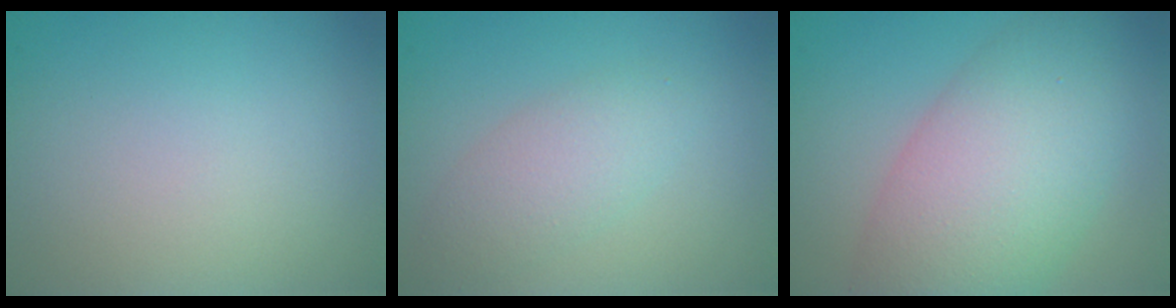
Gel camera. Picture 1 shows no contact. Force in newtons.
{"total": 2.8, "press": 2.8, "slide": 0.0}
{"total": 8.8, "press": 8.8, "slide": 0.3}